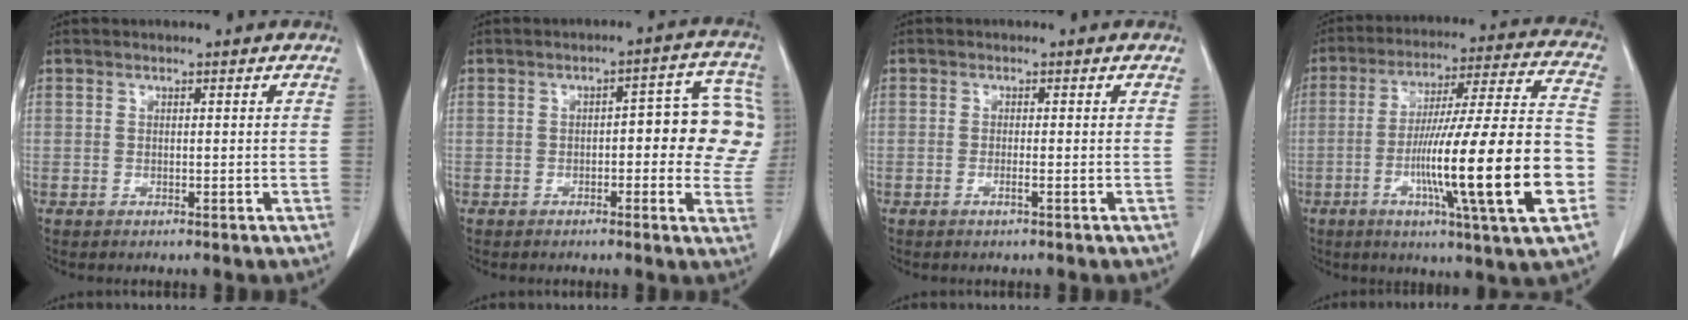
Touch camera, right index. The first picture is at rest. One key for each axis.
{"total": 12.7, "fx": 1.0, "fy": 4.9, "fz": 11.6, "tx": -0.129, "ty": 0.033, "tz": 0.011}
{"total": 0.9, "fx": -0.4, "fy": -0.1, "fz": 0.8, "tx": -0.016, "ty": 0.000, "tz": -0.008}
{"total": 23.3, "fx": -6.4, "fy": 0.1, "fz": 22.5, "tx": -0.338, "ty": -0.008, "tz": -0.109}